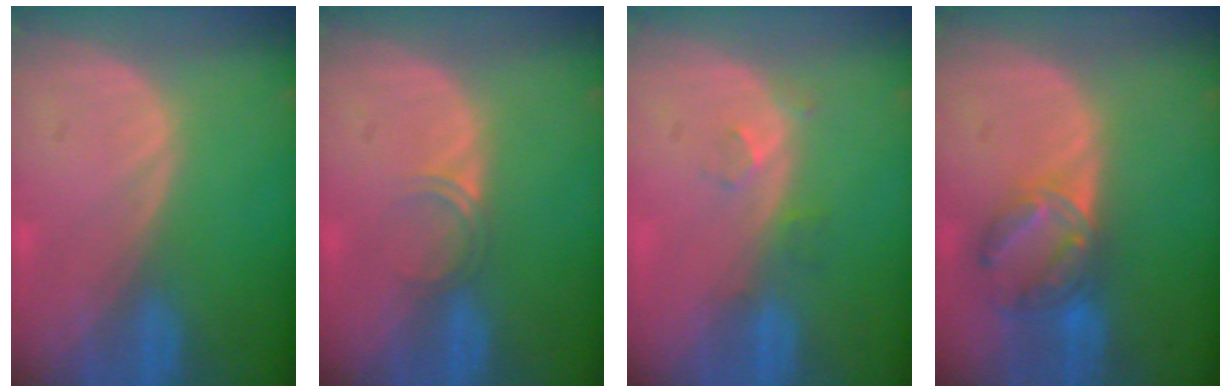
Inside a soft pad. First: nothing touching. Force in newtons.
{"total": 1.8, "press": 1.5, "slide": 1.1}
{"total": 2.7, "press": 2.3, "slide": 1.5}
{"total": 7.3, "press": 6.2, "slide": 3.7}